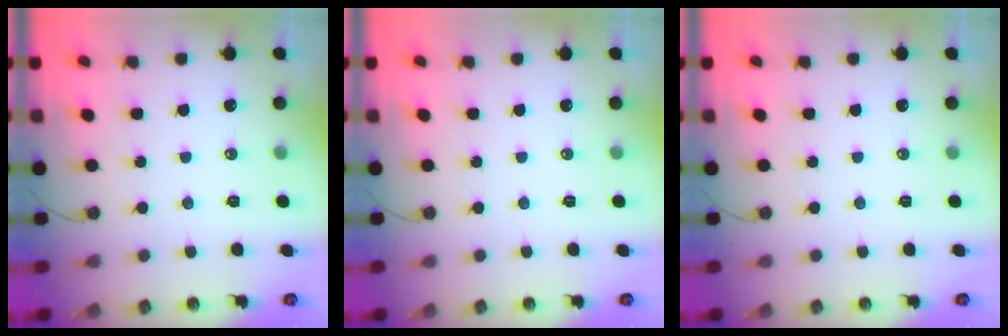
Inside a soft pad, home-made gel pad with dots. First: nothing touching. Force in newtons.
{"total": 0.0}
{"total": 0.0}